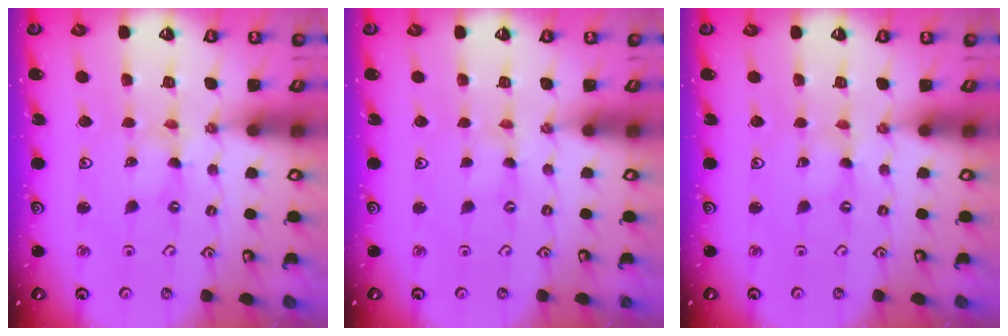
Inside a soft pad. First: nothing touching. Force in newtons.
{"total": 0.0}
{"total": 0.0}